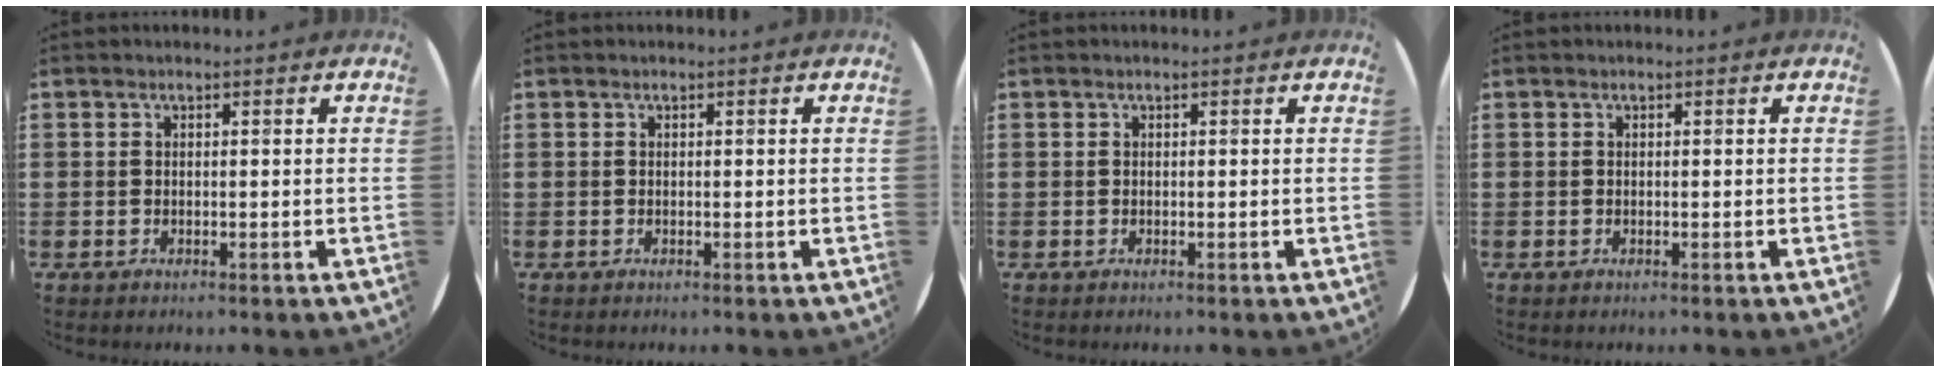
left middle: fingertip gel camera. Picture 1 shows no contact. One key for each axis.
{"total": 0.0}
{"total": 0.0}
{"total": 0.0}